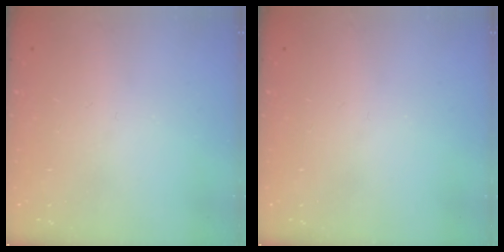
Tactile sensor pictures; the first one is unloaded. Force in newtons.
{"total": 0.0}